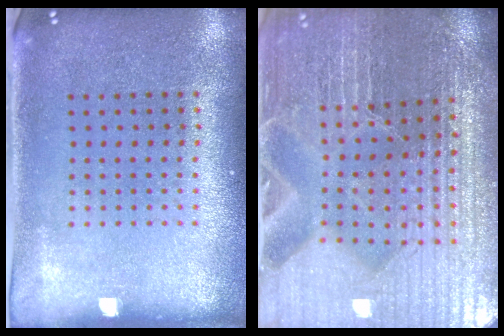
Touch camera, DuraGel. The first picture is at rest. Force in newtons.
{"total": 4.5, "press": 4.4, "slide": 1.3}